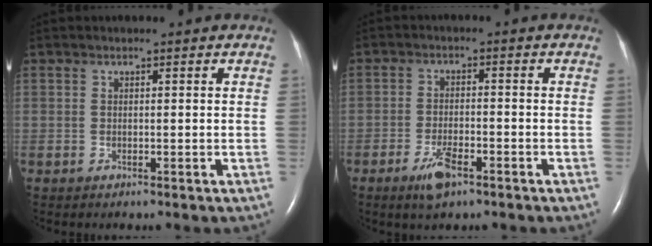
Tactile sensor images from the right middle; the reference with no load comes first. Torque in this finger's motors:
{"motor_torque": [0.07, -0.14, 0.05, 0.06]}